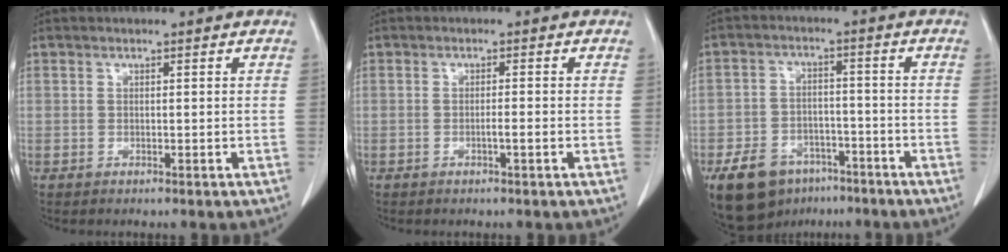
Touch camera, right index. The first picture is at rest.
{"total": 1.3, "force": [-0.5, 0.0, 1.2], "torque": [-0.021, 0.000, -0.010]}
{"total": 11.1, "force": [-7.3, 6.9, 4.8], "torque": [-0.080, 0.009, -0.115]}